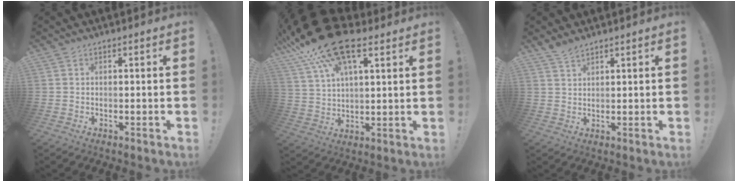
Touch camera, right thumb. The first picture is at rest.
{"total": 19.2, "force": [11.4, 8.4, 13.0], "torque": [-0.240, -0.052, 0.198]}
{"total": 3.1, "force": [2.7, 0.7, 1.3], "torque": [-0.027, -0.017, 0.051]}